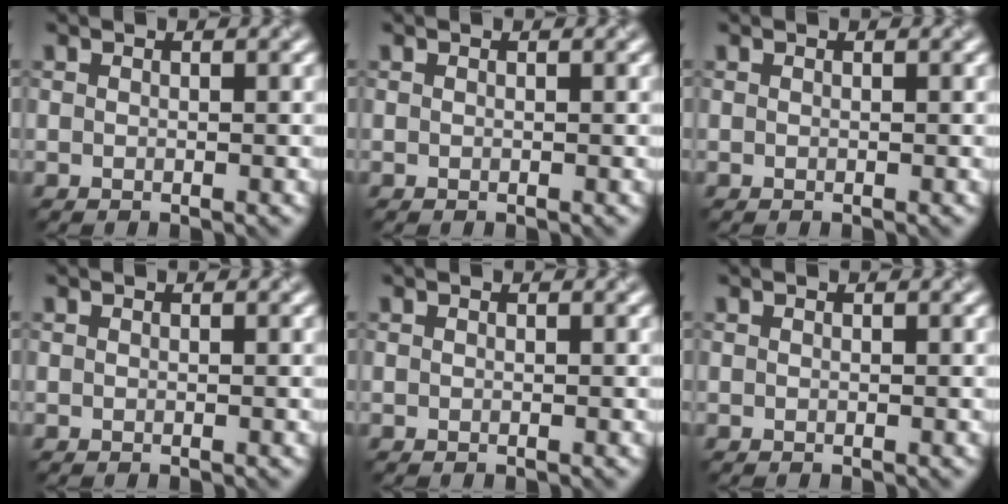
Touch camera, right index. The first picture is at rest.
{"total": 0.0}
{"total": 0.0}
{"total": 0.0}
{"total": 0.0}
{"total": 0.0}